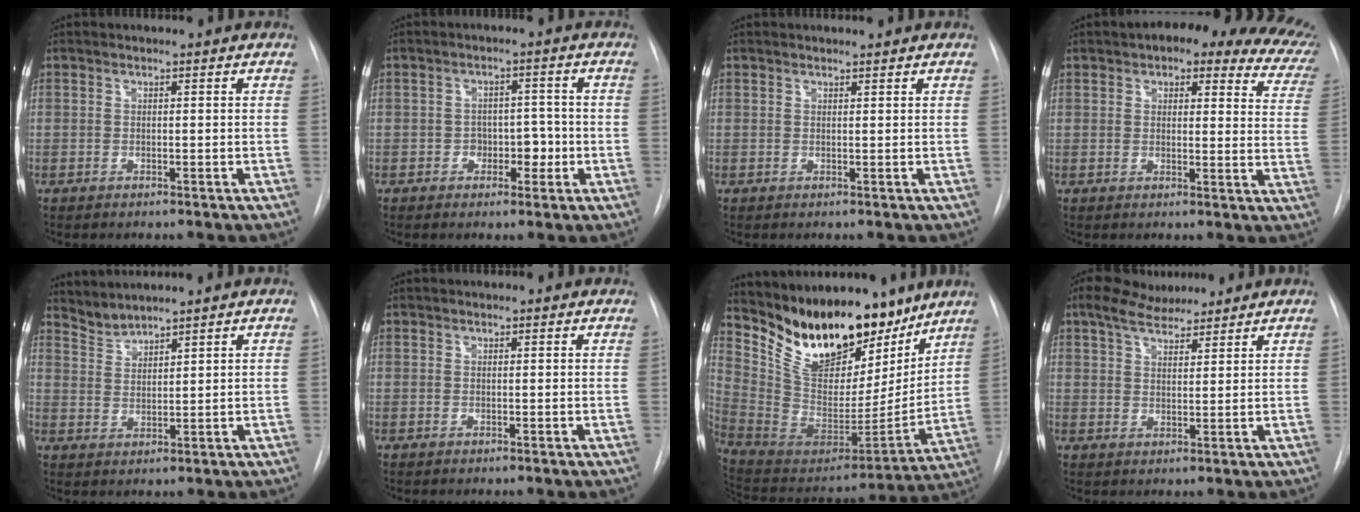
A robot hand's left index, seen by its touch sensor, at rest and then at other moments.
{"total": 3.9, "force": [-1.2, 2.7, 2.6], "torque": [-0.025, 0.012, -0.013]}
{"total": 1.6, "force": [1.5, 0.2, 0.4], "torque": [-0.007, 0.011, 0.024]}
{"total": 20.8, "force": [15.8, 7.2, 11.3], "torque": [-0.134, 0.015, 0.165]}
{"total": 3.5, "force": [3.4, -0.4, -0.3], "torque": [0.001, 0.002, 0.076]}
{"total": 0.7, "force": [0.6, 0.3, 0.1], "torque": [-0.006, 0.006, 0.010]}
{"total": 22.5, "force": [17.2, 9.1, 11.3], "torque": [-0.192, -0.018, 0.298]}
{"total": 7.4, "force": [6.2, 2.1, 3.5], "torque": [-0.064, 0.024, 0.110]}